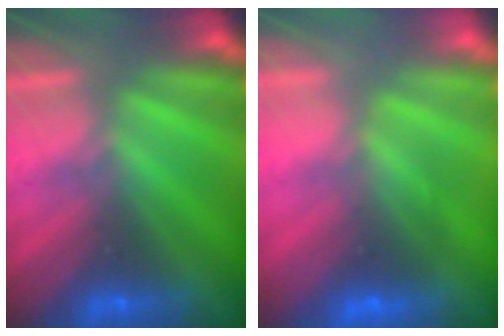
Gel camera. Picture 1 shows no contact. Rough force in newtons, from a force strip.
{"total": 2.6}